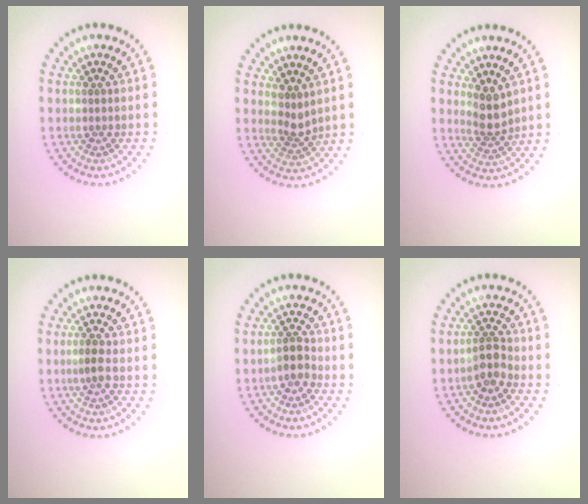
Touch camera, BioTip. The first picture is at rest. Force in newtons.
{"total": 1.9, "press": 1.4, "slide": 1.2}
{"total": 2.5, "press": 1.9, "slide": 1.6}
{"total": 1.1, "press": 1.0, "slide": 0.5}
{"total": 1.8, "press": 1.4, "slide": 1.2}
{"total": 2.1, "press": 1.8, "slide": 1.1}